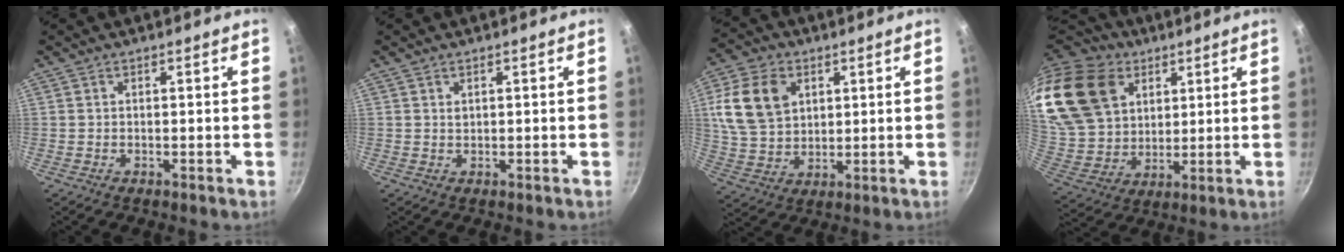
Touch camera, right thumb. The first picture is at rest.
{"total": 0.7, "force": [0.5, 0.3, 0.4], "torque": [-0.007, -0.005, 0.011]}
{"total": 13.5, "force": [4.1, 9.9, 8.3], "torque": [-0.141, -0.005, 0.081]}
{"total": 24.3, "force": [12.8, 17.1, 11.6], "torque": [-0.230, -0.029, 0.256]}